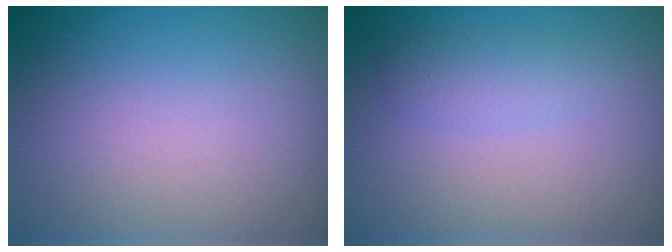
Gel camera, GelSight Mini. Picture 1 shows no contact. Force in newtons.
{"total": 1.9, "press": 1.9, "slide": 0.1}